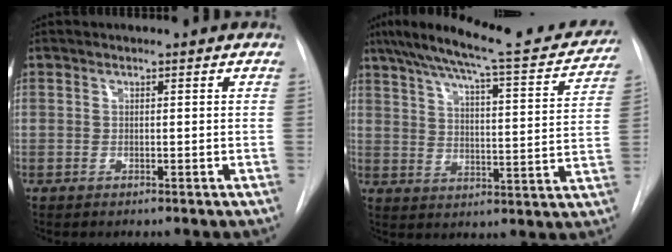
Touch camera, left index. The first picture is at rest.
{"total": 20.8, "force": [18.1, 2.7, 9.8], "torque": [-0.154, -0.014, 0.235]}